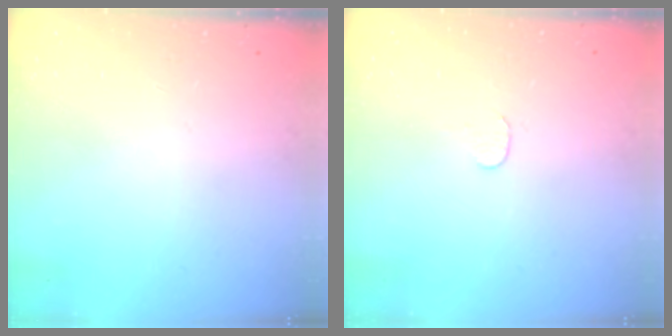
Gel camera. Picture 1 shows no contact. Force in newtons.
{"total": 3.5, "press": 3.5, "slide": 0.3}